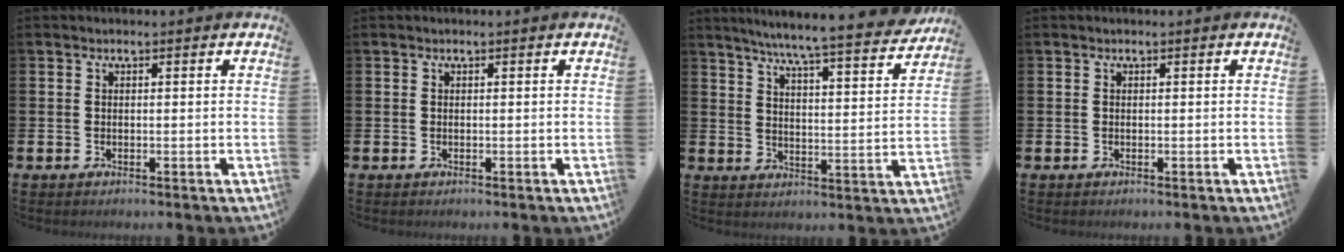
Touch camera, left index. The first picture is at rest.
{"total": 0.0}
{"total": 7.3, "force": [6.8, -0.3, 2.7], "torque": [-0.067, -0.052, 0.114]}
{"total": 0.0}